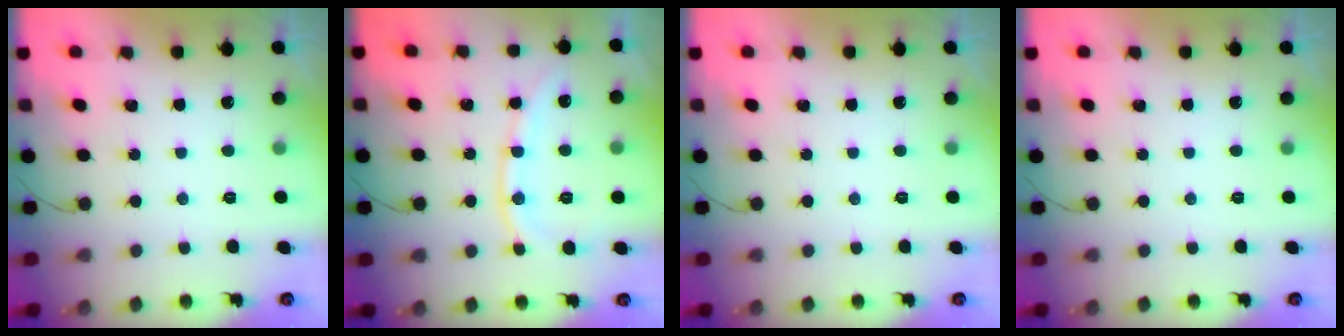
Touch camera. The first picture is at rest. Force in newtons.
{"total": 11.1, "press": 11.0, "slide": 1.5}
{"total": 0.0}
{"total": 0.0}